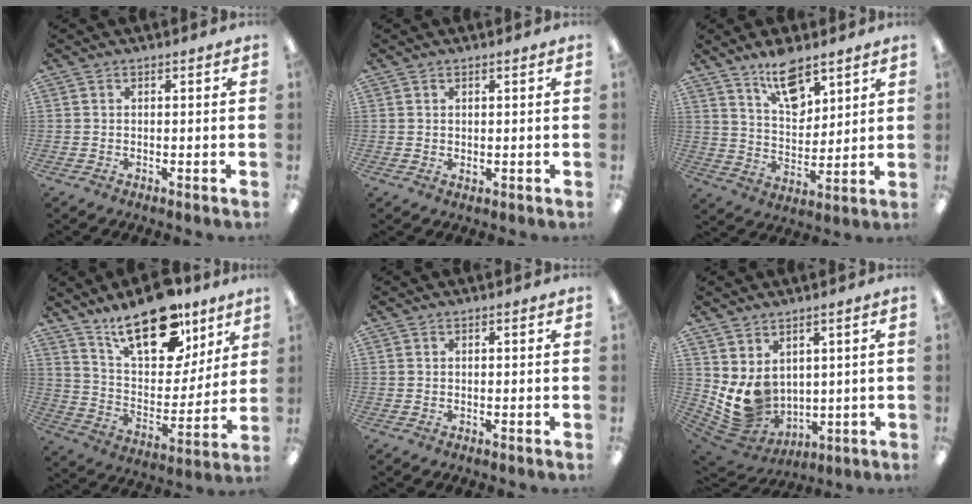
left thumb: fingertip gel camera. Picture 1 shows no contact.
{"total": 0.9, "force": [0.6, 0.4, 0.4], "torque": [-0.009, 0.001, 0.011]}
{"total": 11.9, "force": [8.5, 5.5, 6.2], "torque": [-0.097, -0.044, 0.152]}
{"total": 22.2, "force": [15.0, 10.4, 12.7], "torque": [-0.202, -0.084, 0.260]}
{"total": 0.0}
{"total": 8.8, "force": [3.1, 7.3, 3.8], "torque": [-0.094, -0.038, 0.069]}